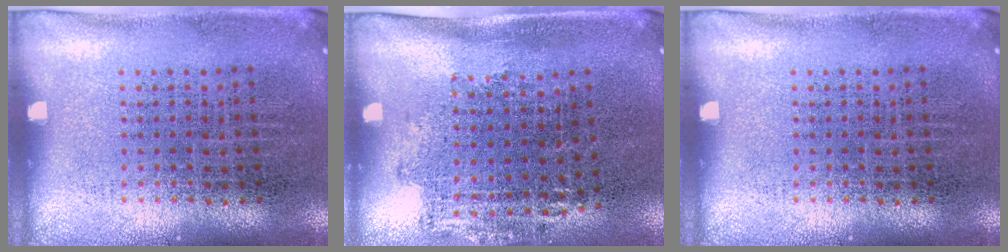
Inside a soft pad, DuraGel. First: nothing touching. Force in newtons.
{"total": 1.3, "press": 1.0, "slide": 0.8}
{"total": 0.0}